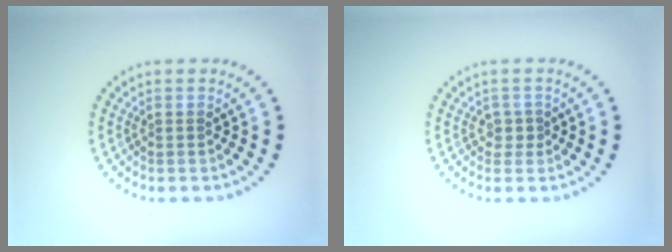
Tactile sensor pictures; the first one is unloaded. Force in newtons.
{"total": 1.3, "press": 1.0, "slide": 0.8}